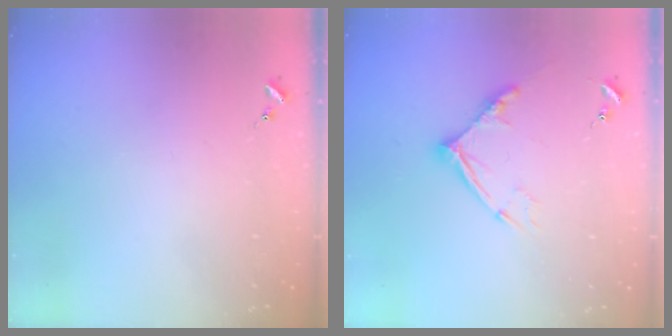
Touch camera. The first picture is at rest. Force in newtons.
{"total": 12.8, "press": 12.7, "slide": 1.2}